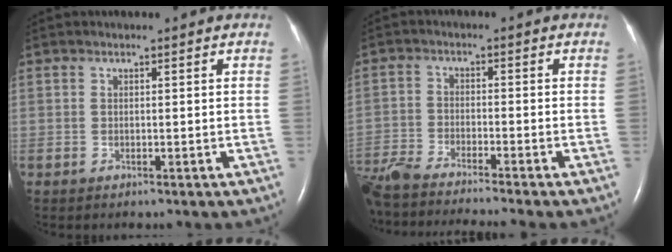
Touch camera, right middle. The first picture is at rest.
{"total": 14.2, "force": [-12.8, -0.7, 6.0], "torque": [-0.104, -0.023, -0.217]}